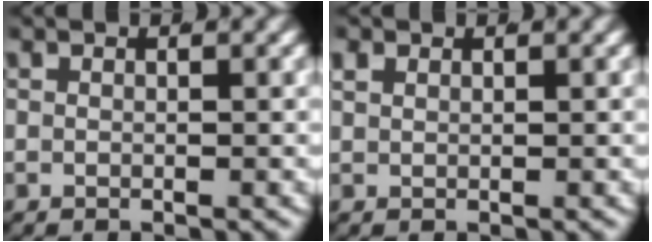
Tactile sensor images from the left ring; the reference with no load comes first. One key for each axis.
{"total": 0.7, "fx": 0.6, "fy": 0.1, "fz": 0.3, "tx": -0.007, "ty": -0.003, "tz": 0.022}